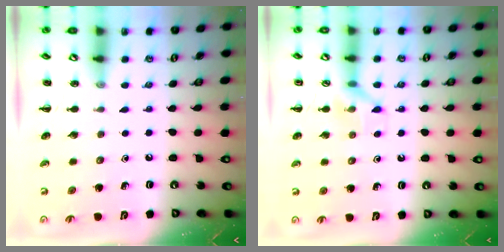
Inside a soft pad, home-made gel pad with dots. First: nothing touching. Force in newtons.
{"total": 7.2, "press": 7.2, "slide": 0.1}